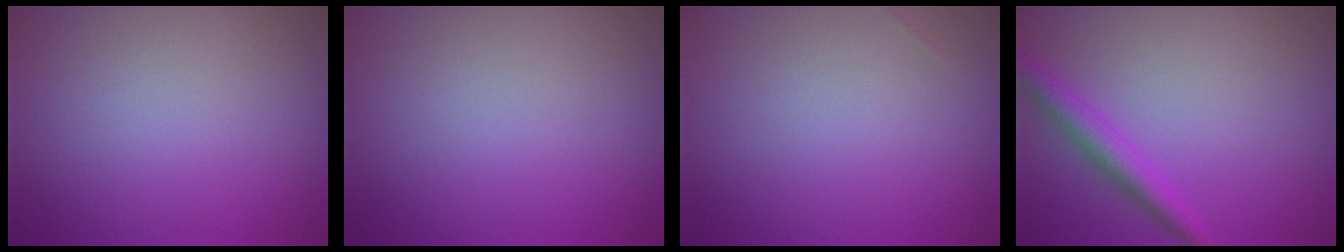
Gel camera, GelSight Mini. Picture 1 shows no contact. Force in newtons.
{"total": 0.0}
{"total": 0.0}
{"total": 2.7, "press": 2.7, "slide": 0.0}